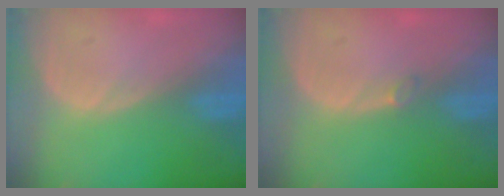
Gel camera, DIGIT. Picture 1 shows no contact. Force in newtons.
{"total": 0.9, "press": 0.9, "slide": 0.3}